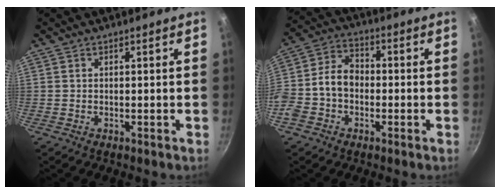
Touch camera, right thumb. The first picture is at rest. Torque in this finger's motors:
{"motor_torque": [1.51, 1.24, 1.09, -0.80, 0.07]}